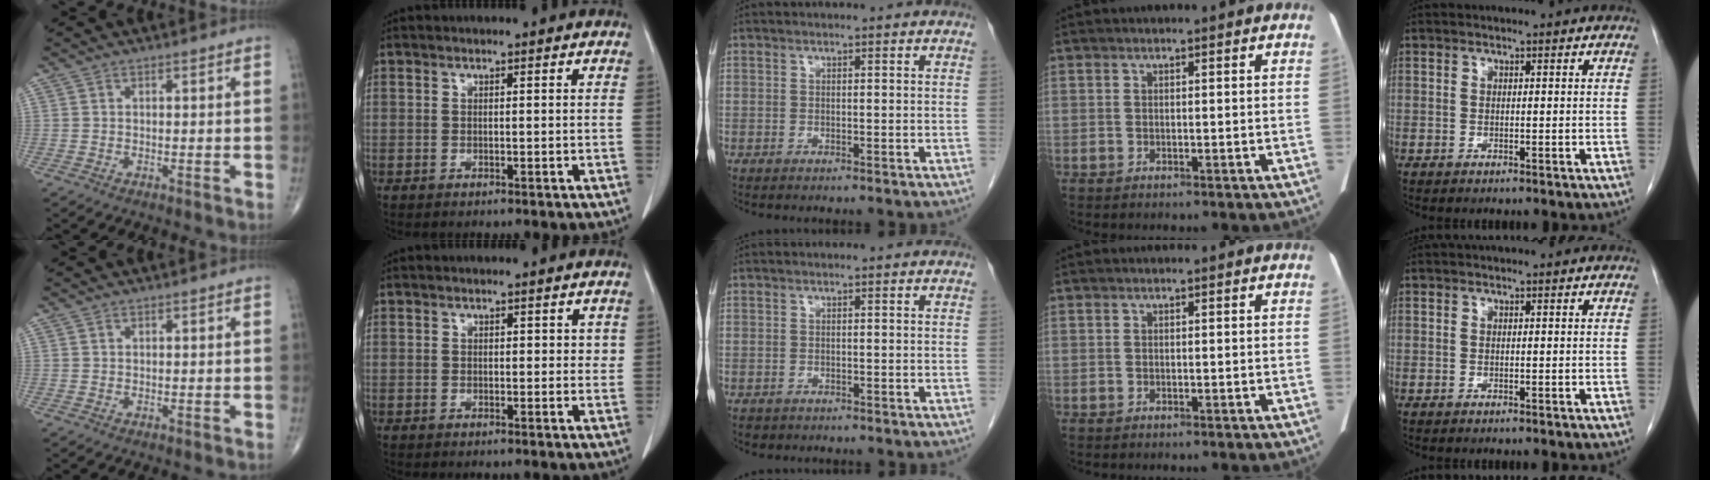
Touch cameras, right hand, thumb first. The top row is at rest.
{"index": {"total": 1.6, "force": [0.6, 1.2, 0.9], "torque": [-0.004, 0.003, 0.006]}, "middle": {"total": 0.9, "force": [-0.6, 0.7, 0.0], "torque": [-0.011, 0.002, -0.004]}}